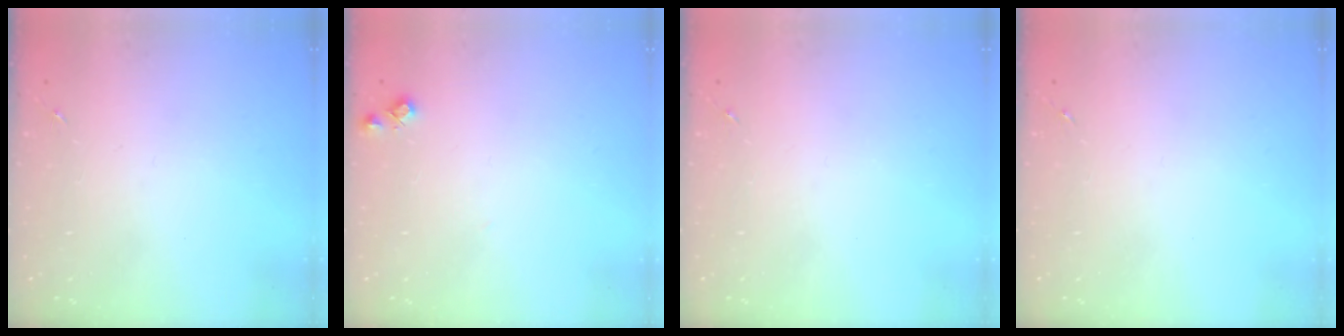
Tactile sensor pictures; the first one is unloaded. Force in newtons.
{"total": 6.6, "press": 6.6, "slide": 0.6}
{"total": 0.0}
{"total": 0.0}